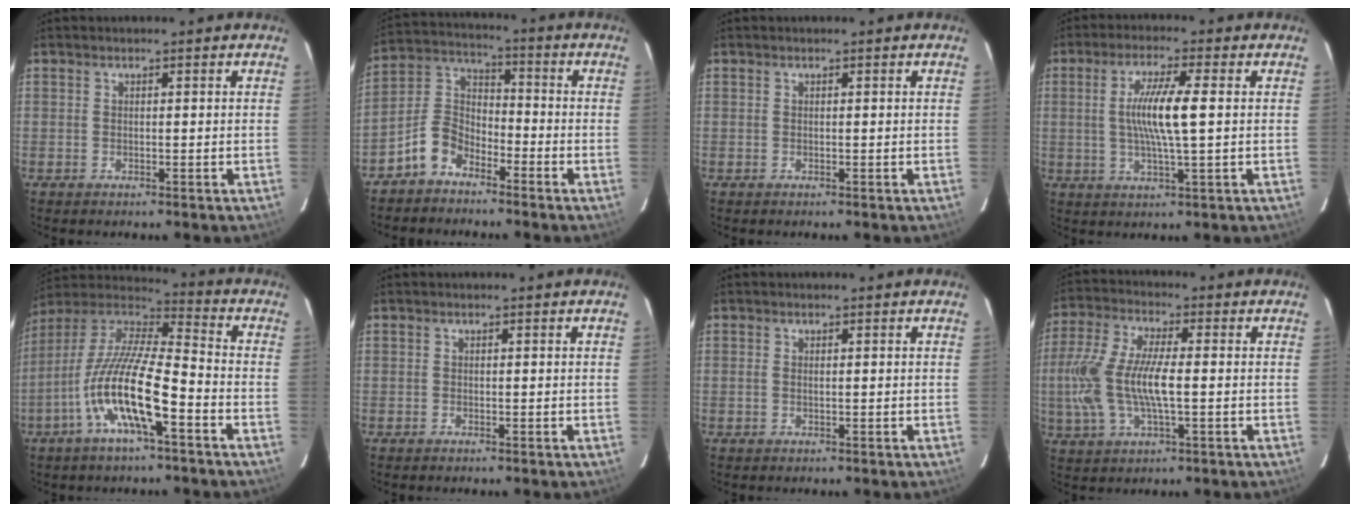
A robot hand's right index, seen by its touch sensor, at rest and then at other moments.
{"total": 7.7, "force": [-5.4, 4.5, 3.3], "torque": [-0.078, 0.027, -0.112]}
{"total": 0.0}
{"total": 8.6, "force": [0.6, 0.5, 8.6], "torque": [-0.162, -0.002, 0.011]}
{"total": 16.1, "force": [-6.8, 3.4, 14.2], "torque": [-0.270, -0.014, -0.135]}
{"total": 0.0}
{"total": 0.6, "force": [0.1, 0.1, 0.6], "torque": [-0.015, 0.001, 0.000]}
{"total": 14.1, "force": [-1.2, 5.0, 13.2], "torque": [-0.282, 0.001, -0.024]}